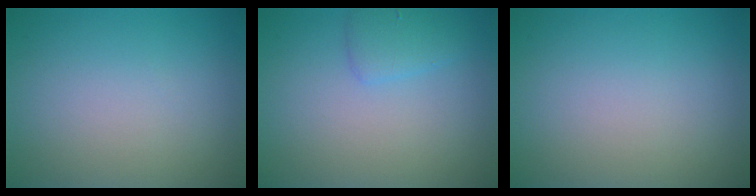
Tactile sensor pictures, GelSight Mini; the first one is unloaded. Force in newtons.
{"total": 1.9, "press": 1.9, "slide": 0.1}
{"total": 0.0}